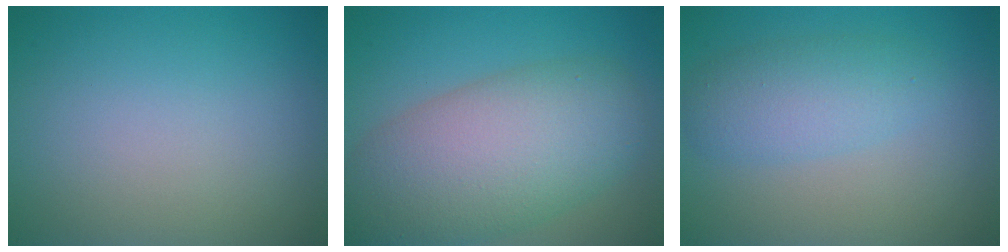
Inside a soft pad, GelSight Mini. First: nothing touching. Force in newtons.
{"total": 9.5, "press": 9.5, "slide": 0.6}
{"total": 3.5, "press": 3.5, "slide": 0.2}